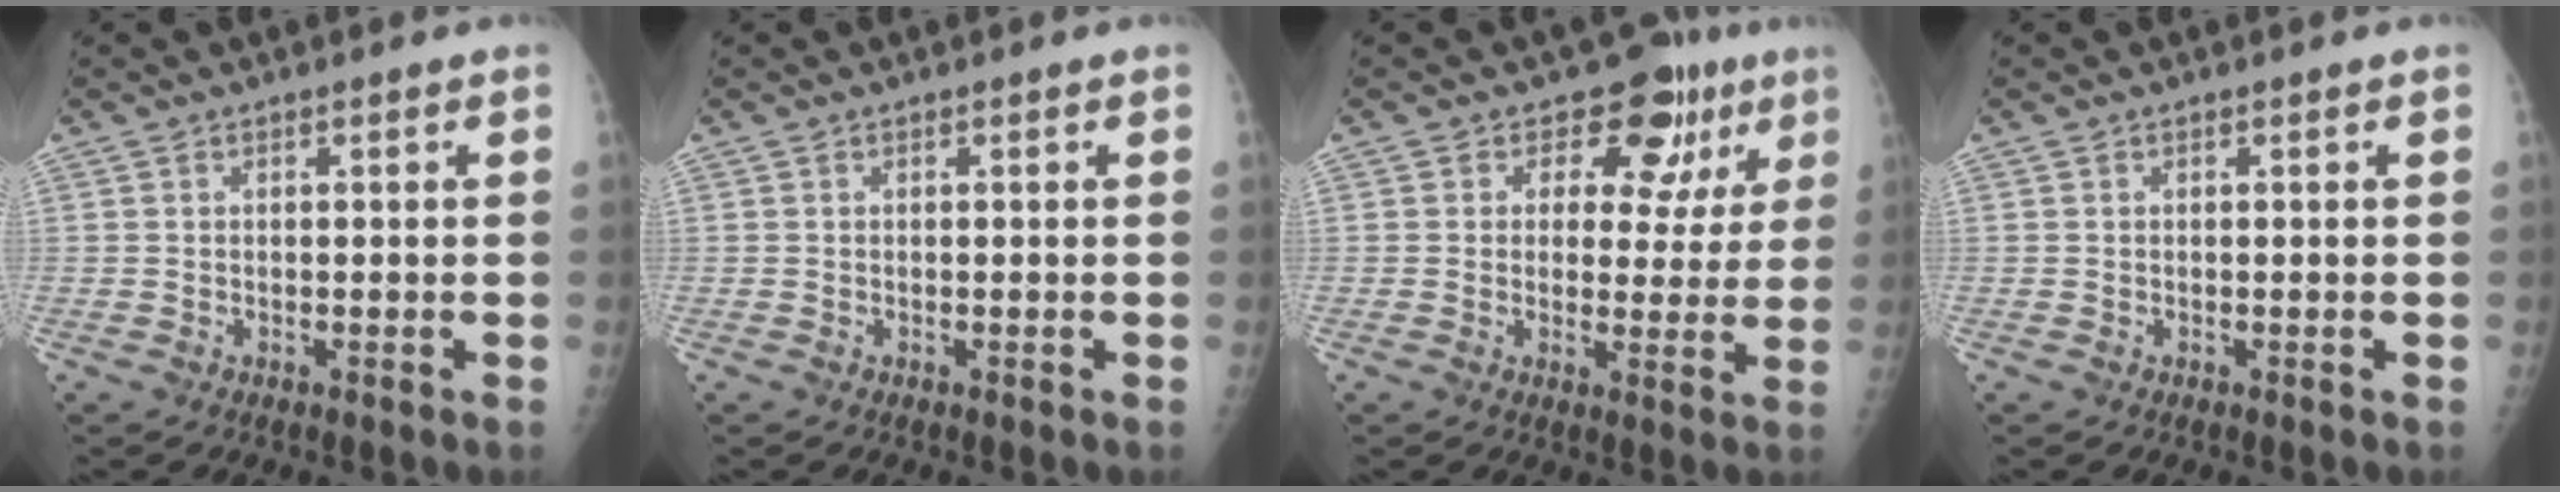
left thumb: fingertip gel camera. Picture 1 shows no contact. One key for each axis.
{"total": 0.0}
{"total": 10.4, "fx": 5.0, "fy": 7.3, "fz": 5.3, "tx": -0.009, "ty": -0.009, "tz": 0.057}
{"total": 0.0}